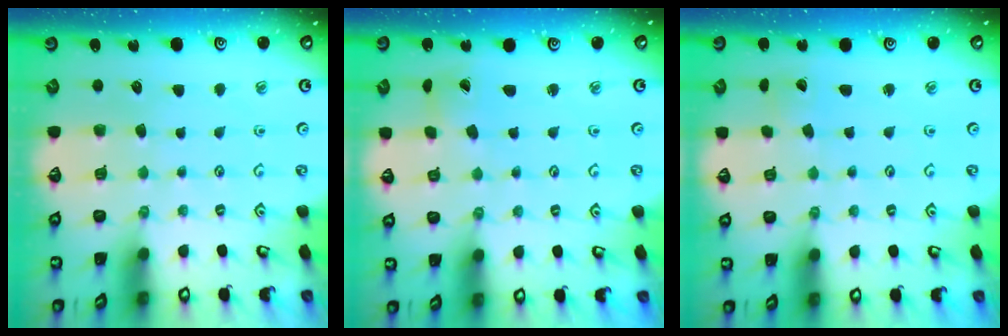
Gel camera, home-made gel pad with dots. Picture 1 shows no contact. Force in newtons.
{"total": 2.7, "press": 2.7, "slide": 0.4}
{"total": 2.3, "press": 2.3, "slide": 0.1}